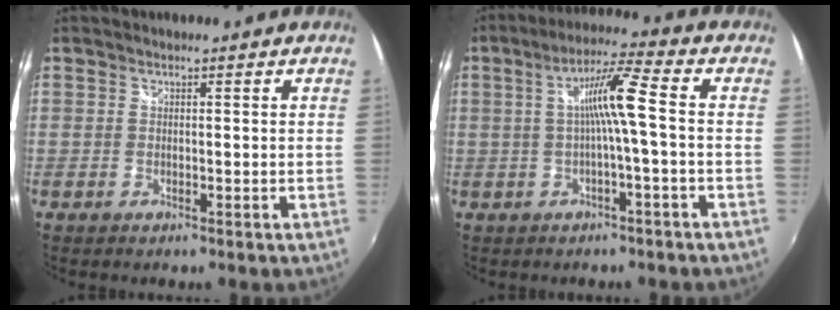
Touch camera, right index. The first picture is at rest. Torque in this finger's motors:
{"motor_torque": [1.14, -0.10, 0.55, 0.15]}